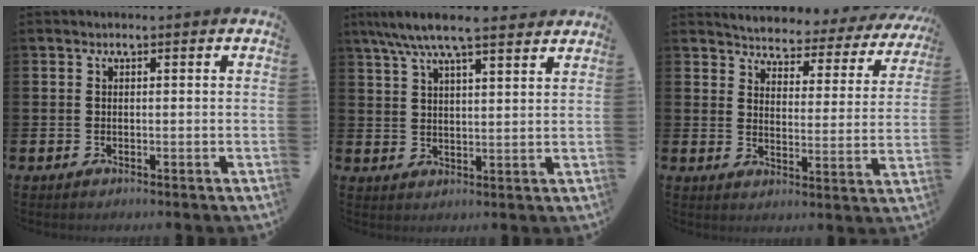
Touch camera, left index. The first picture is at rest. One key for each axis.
{"total": 7.6, "fx": 6.8, "fy": 1.0, "fz": 3.3, "tx": -0.078, "ty": -0.024, "tz": 0.122}
{"total": 3.4, "fx": 3.3, "fy": 0.6, "fz": 0.3, "tx": -0.032, "ty": -0.037, "tz": 0.049}